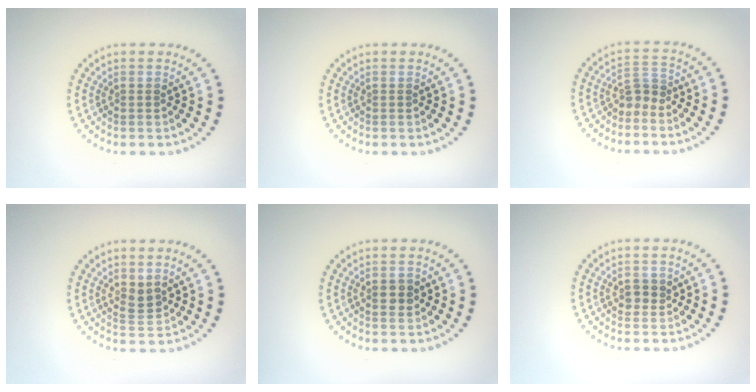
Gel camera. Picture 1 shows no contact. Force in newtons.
{"total": 0.0}
{"total": 1.7, "press": 1.3, "slide": 1.2}
{"total": 1.8, "press": 1.6, "slide": 0.9}
{"total": 1.5, "press": 1.5, "slide": 0.2}
{"total": 1.4, "press": 1.3, "slide": 0.5}